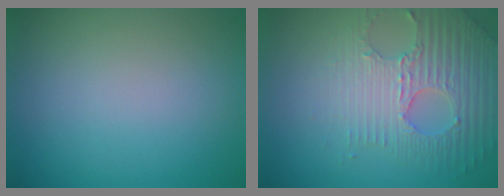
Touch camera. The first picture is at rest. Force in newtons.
{"total": 4.7, "press": 4.2, "slide": 2.1}